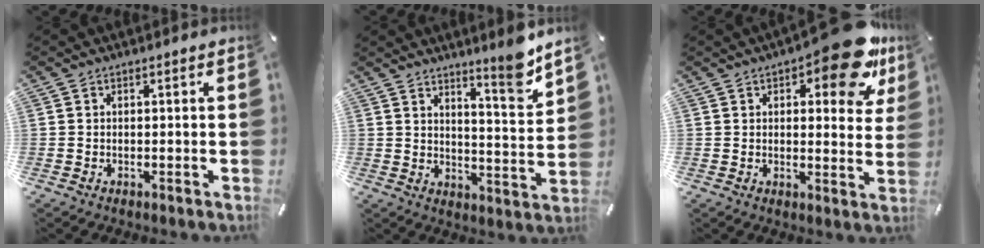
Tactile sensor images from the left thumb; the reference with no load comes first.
{"total": 9.2, "force": [7.9, 0.5, 4.8], "torque": [-0.060, -0.071, 0.130]}
{"total": 16.6, "force": [9.5, 6.4, 11.9], "torque": [-0.148, -0.062, 0.153]}